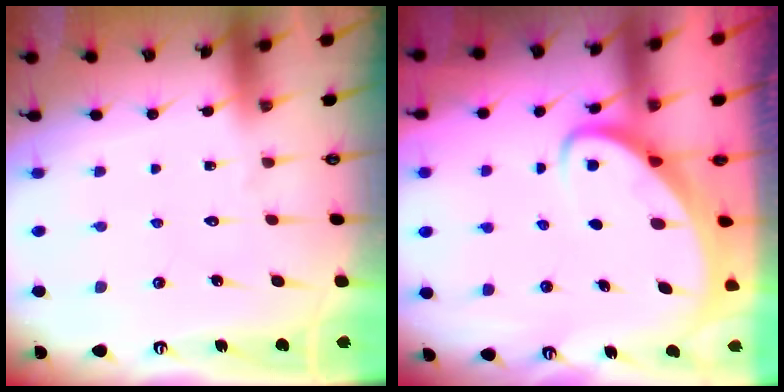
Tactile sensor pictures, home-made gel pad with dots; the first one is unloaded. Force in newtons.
{"total": 3.2, "press": 3.2, "slide": 0.4}